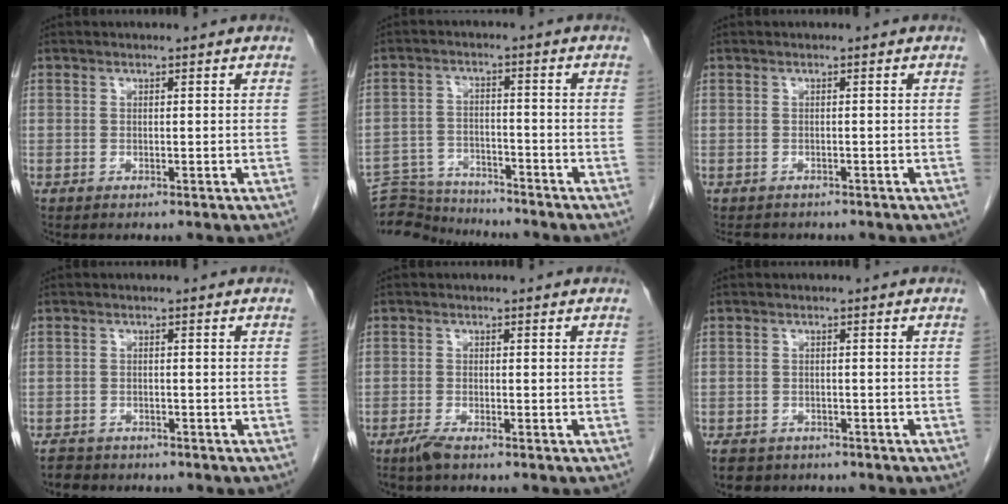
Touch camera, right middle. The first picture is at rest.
{"total": 10.0, "force": [-9.9, 1.2, 0.4], "torque": [-0.004, 0.013, -0.166]}
{"total": 3.9, "force": [-3.4, 1.7, 0.8], "torque": [-0.013, -0.004, -0.043]}
{"total": 3.6, "force": [-3.1, 1.6, 0.7], "torque": [-0.015, -0.002, -0.046]}
{"total": 2.0, "force": [-1.6, 0.2, 1.3], "torque": [-0.033, -0.004, -0.032]}
{"total": 5.4, "force": [-4.3, 2.9, 1.6], "torque": [-0.028, -0.002, -0.058]}